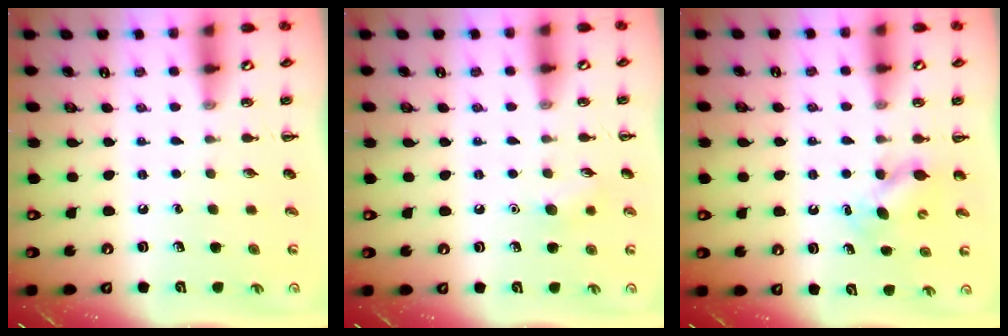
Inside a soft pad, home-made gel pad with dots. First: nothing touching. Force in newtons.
{"total": 7.3, "press": 7.1, "slide": 1.6}
{"total": 5.5, "press": 5.4, "slide": 1.2}